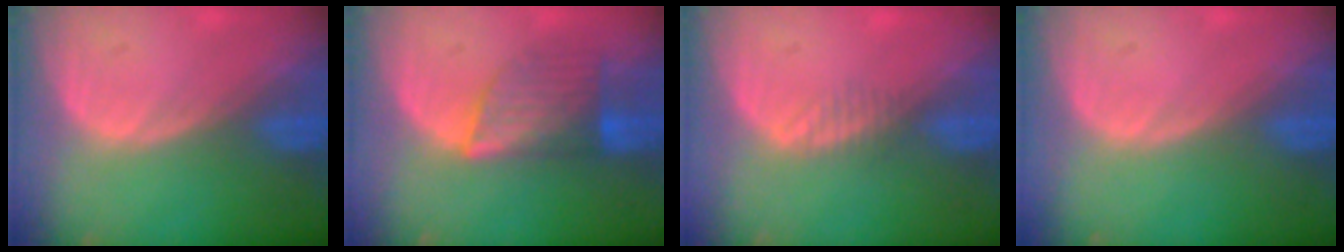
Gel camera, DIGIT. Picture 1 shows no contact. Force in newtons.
{"total": 6.9, "press": 6.4, "slide": 2.6}
{"total": 1.7, "press": 1.4, "slide": 1.0}
{"total": 0.0}